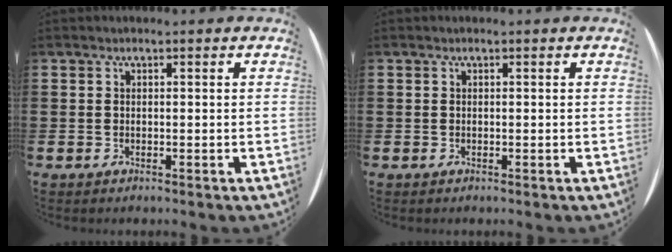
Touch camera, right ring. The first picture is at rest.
{"total": 0.0}